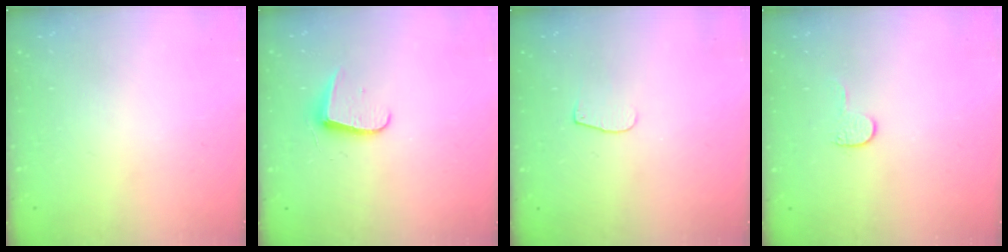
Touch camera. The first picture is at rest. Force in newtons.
{"total": 6.8, "press": 6.8, "slide": 0.7}
{"total": 4.8, "press": 4.8, "slide": 0.4}
{"total": 3.9, "press": 3.9, "slide": 0.4}